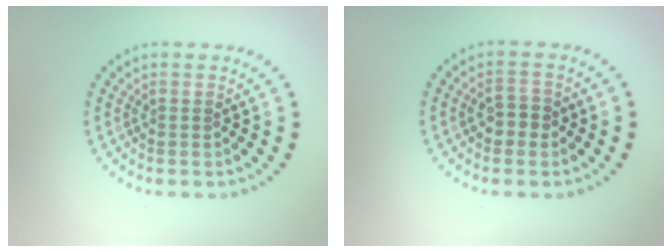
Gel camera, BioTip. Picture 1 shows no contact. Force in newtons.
{"total": 1.9, "press": 1.8, "slide": 0.5}